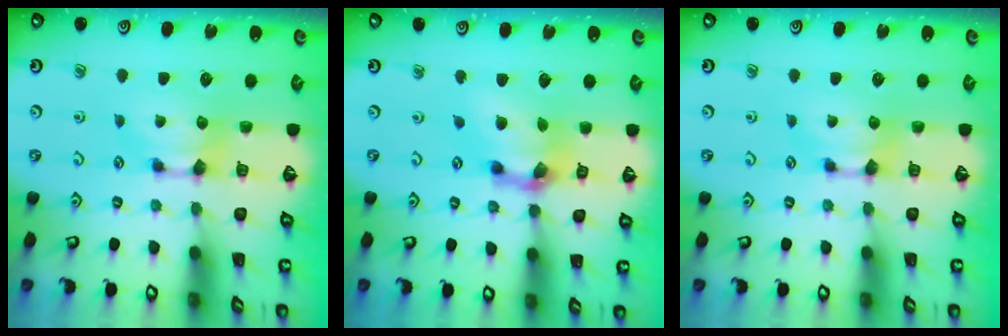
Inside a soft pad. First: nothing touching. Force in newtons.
{"total": 5.9, "press": 5.5, "slide": 2.1}
{"total": 0.0}